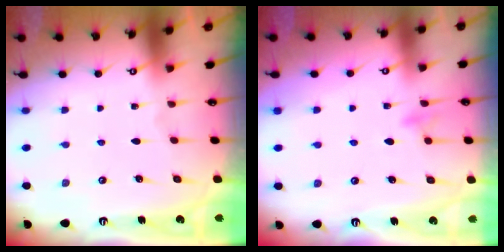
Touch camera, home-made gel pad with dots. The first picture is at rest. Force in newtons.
{"total": 6.9, "press": 6.9, "slide": 0.5}